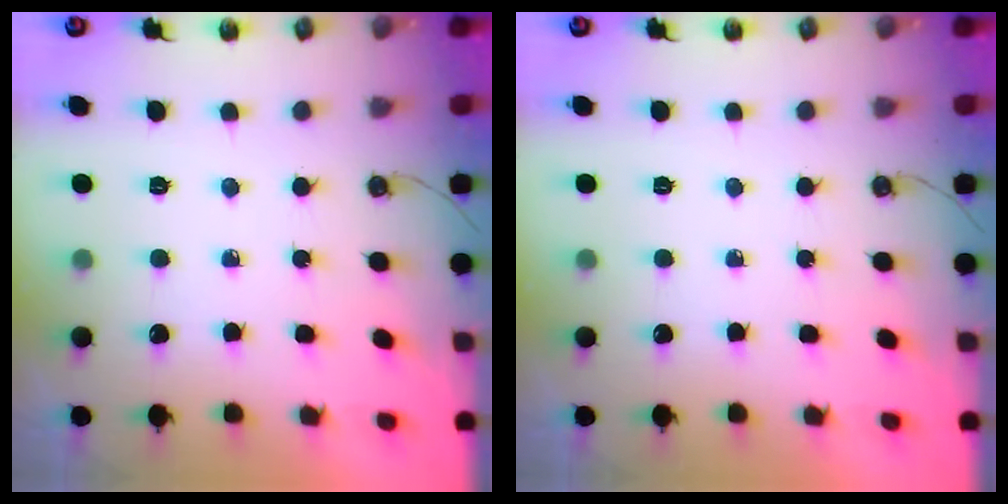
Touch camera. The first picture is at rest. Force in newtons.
{"total": 0.0}